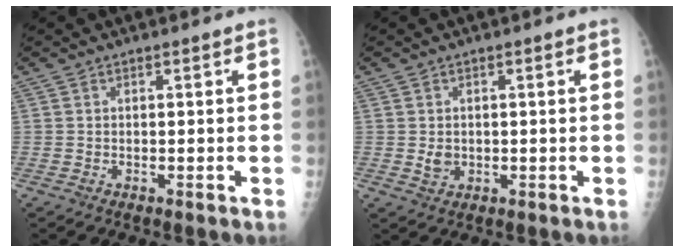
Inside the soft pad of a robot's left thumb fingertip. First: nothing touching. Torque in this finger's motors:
{"motor_torque": [-0.10, 0.09, 0.22, -0.06, 0.00]}